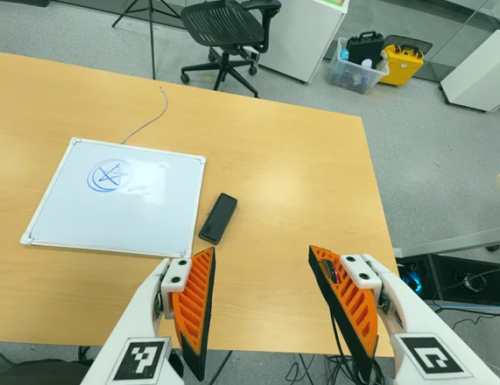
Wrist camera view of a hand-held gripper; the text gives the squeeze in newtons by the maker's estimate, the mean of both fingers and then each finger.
{"total": 0.0}